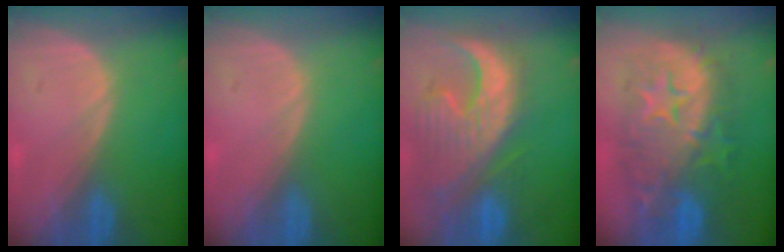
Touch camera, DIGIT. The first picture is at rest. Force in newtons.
{"total": 0.0}
{"total": 13.3, "press": 11.4, "slide": 6.9}
{"total": 12.6, "press": 12.6, "slide": 1.0}